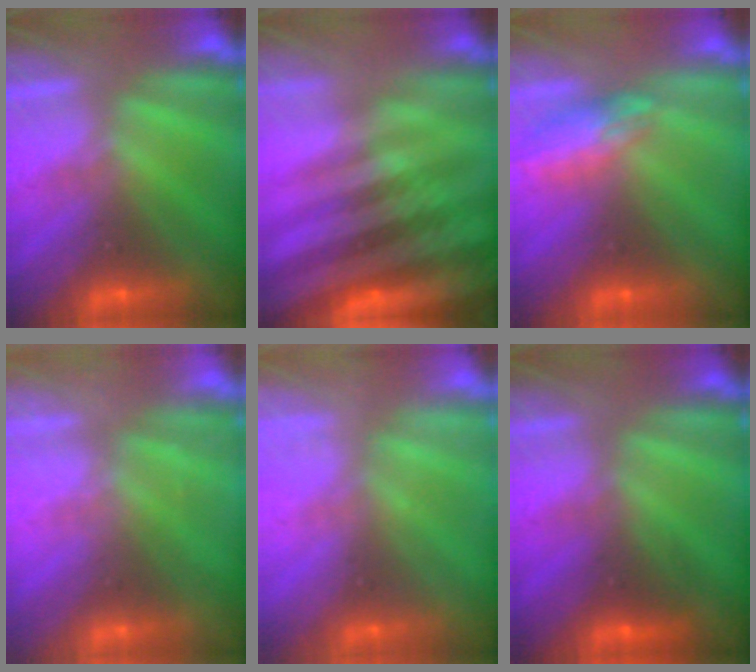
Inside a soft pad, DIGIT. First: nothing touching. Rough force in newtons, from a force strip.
{"total": 8.9}
{"total": 2.4}
{"total": 2.2}
{"total": 2.2}
{"total": 2.6}